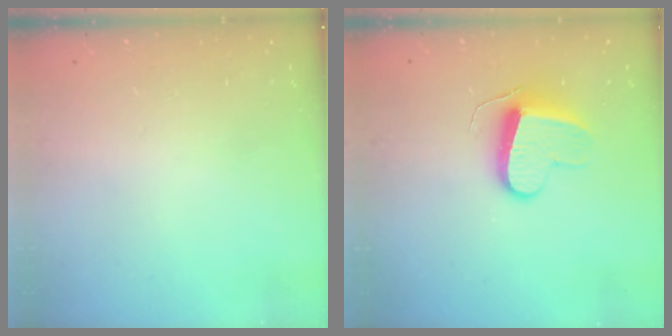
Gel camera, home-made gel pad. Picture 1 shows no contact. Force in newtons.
{"total": 9.7, "press": 9.7, "slide": 0.6}